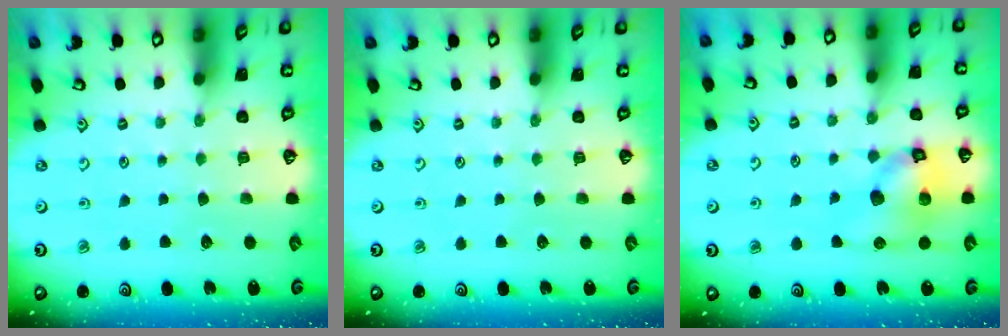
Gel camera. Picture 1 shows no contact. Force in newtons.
{"total": 0.0}
{"total": 12.2, "press": 12.1, "slide": 1.8}